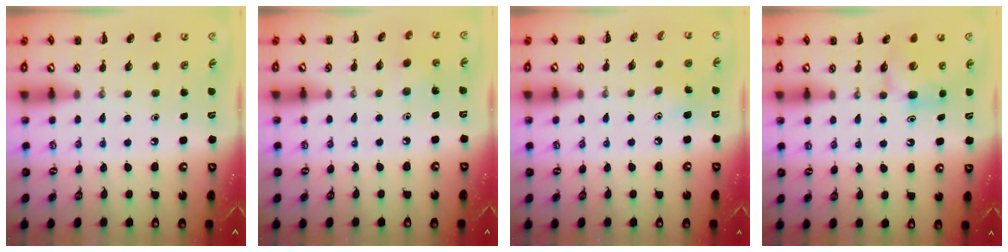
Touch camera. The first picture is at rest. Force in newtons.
{"total": 1.9, "press": 1.8, "slide": 0.7}
{"total": 2.9, "press": 2.8, "slide": 0.8}
{"total": 6.2, "press": 6.2, "slide": 0.8}